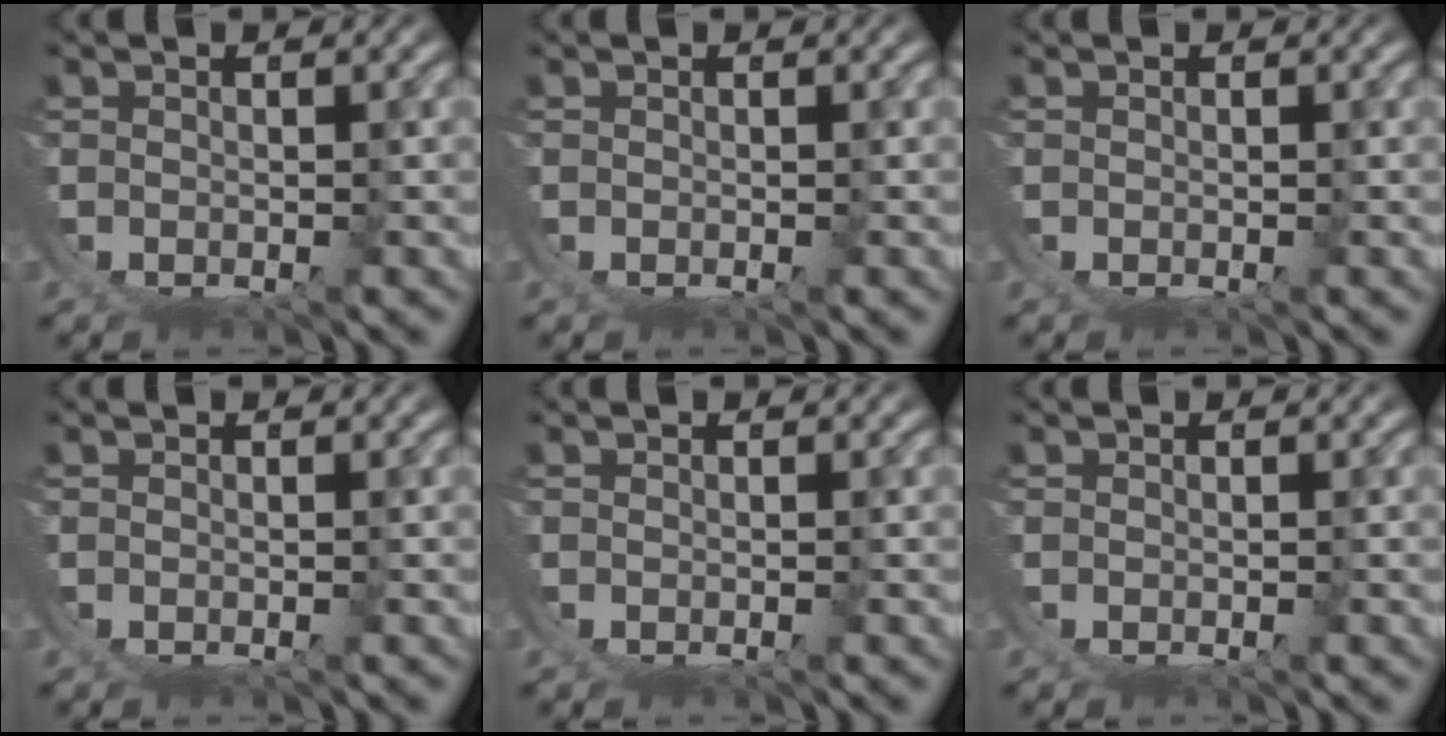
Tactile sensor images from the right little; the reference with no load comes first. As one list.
[{"total": 0.0}, {"total": 0.0}, {"total": 0.0}, {"total": 0.0}, {"total": 0.0}]